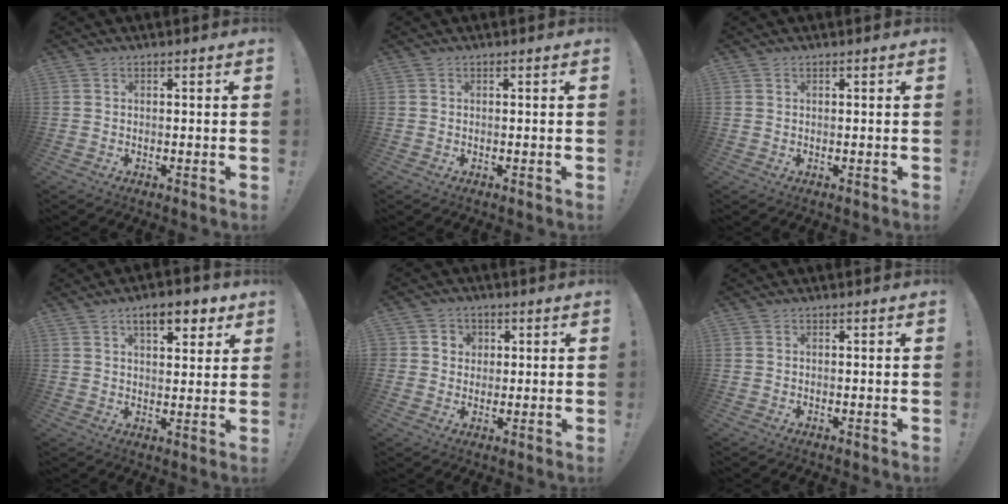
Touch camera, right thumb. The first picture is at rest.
{"total": 0.0}
{"total": 0.5, "force": [0.4, 0.2, 0.1], "torque": [-0.002, 0.000, 0.009]}
{"total": 8.5, "force": [5.0, 3.4, 6.0], "torque": [-0.084, -0.016, 0.086]}
{"total": 4.3, "force": [0.9, 4.2, 0.7], "torque": [-0.015, -0.002, 0.017]}
{"total": 0.0}